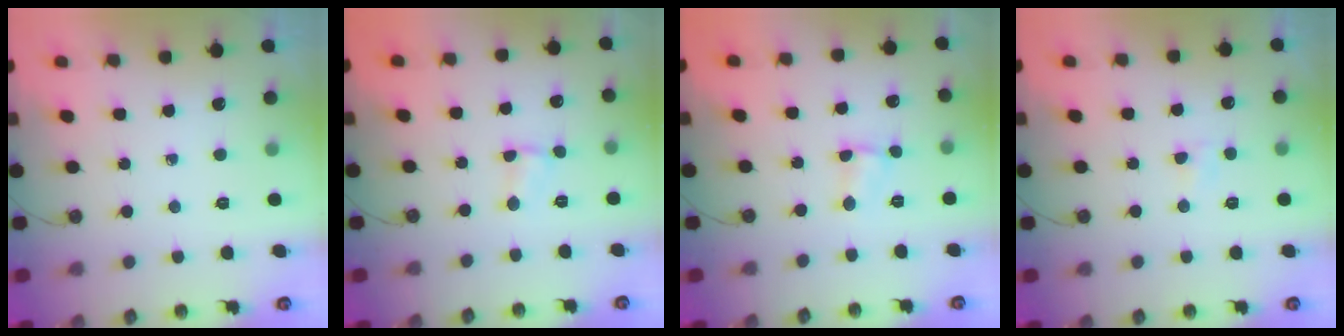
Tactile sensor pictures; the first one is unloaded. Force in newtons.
{"total": 1.7, "press": 1.7, "slide": 0.2}
{"total": 2.4, "press": 2.3, "slide": 0.4}
{"total": 2.5, "press": 2.5, "slide": 0.4}